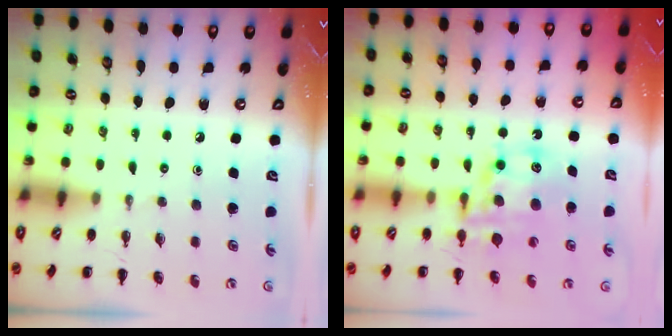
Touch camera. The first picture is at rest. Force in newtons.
{"total": 11.9, "press": 11.5, "slide": 3.1}